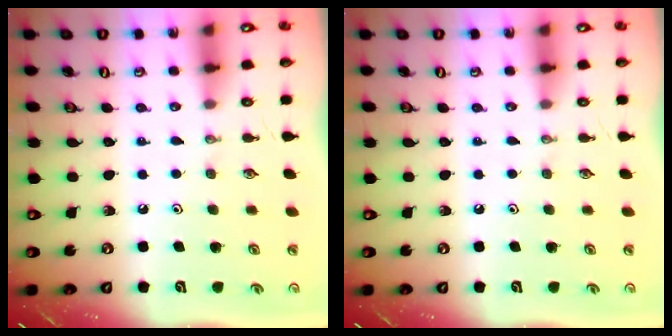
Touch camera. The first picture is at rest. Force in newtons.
{"total": 0.0}